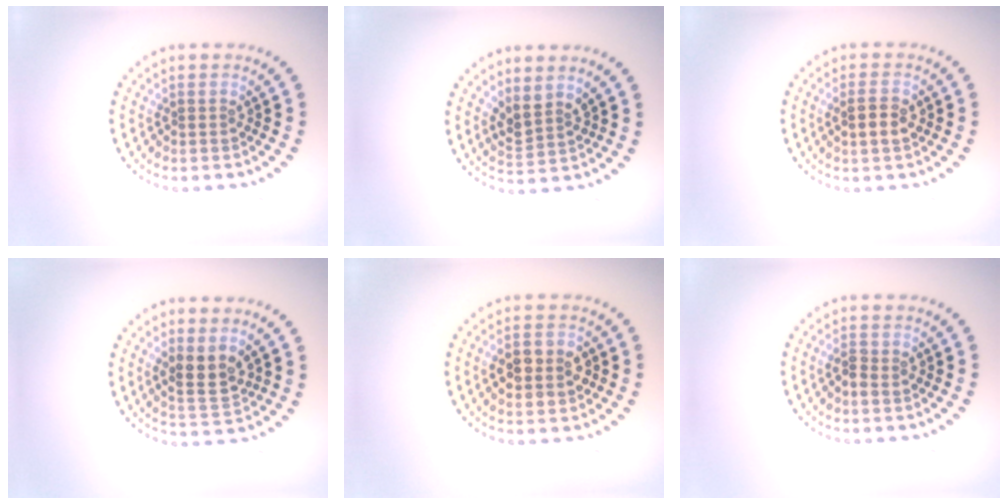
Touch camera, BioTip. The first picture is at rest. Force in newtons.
{"total": 2.2, "press": 1.7, "slide": 1.3}
{"total": 2.4, "press": 2.3, "slide": 0.5}
{"total": 2.9, "press": 2.7, "slide": 1.1}
{"total": 3.8, "press": 3.8, "slide": 0.0}
{"total": 1.2, "press": 1.2, "slide": 0.2}